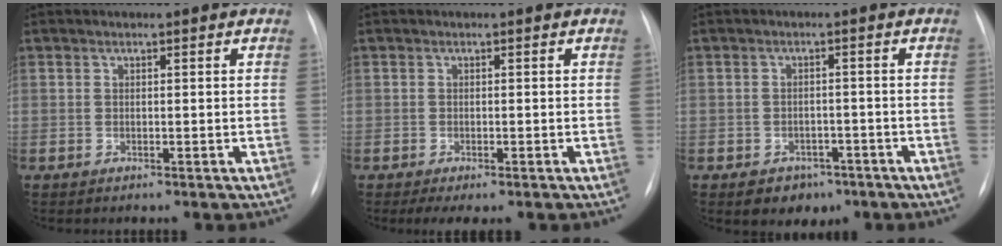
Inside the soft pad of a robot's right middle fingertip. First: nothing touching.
{"total": 3.1, "force": [-2.1, 1.1, 2.0], "torque": [-0.030, -0.007, -0.027]}
{"total": 4.6, "force": [-2.8, 3.3, 1.6], "torque": [-0.021, 0.008, -0.030]}